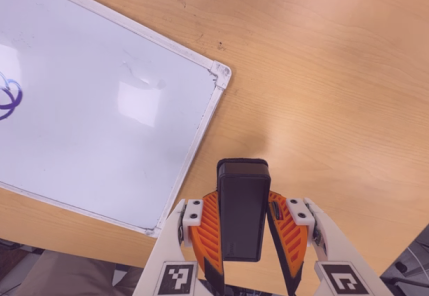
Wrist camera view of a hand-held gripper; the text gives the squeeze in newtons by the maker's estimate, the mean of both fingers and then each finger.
{"total": 6.6, "left": 5.1, "right": 8.0}